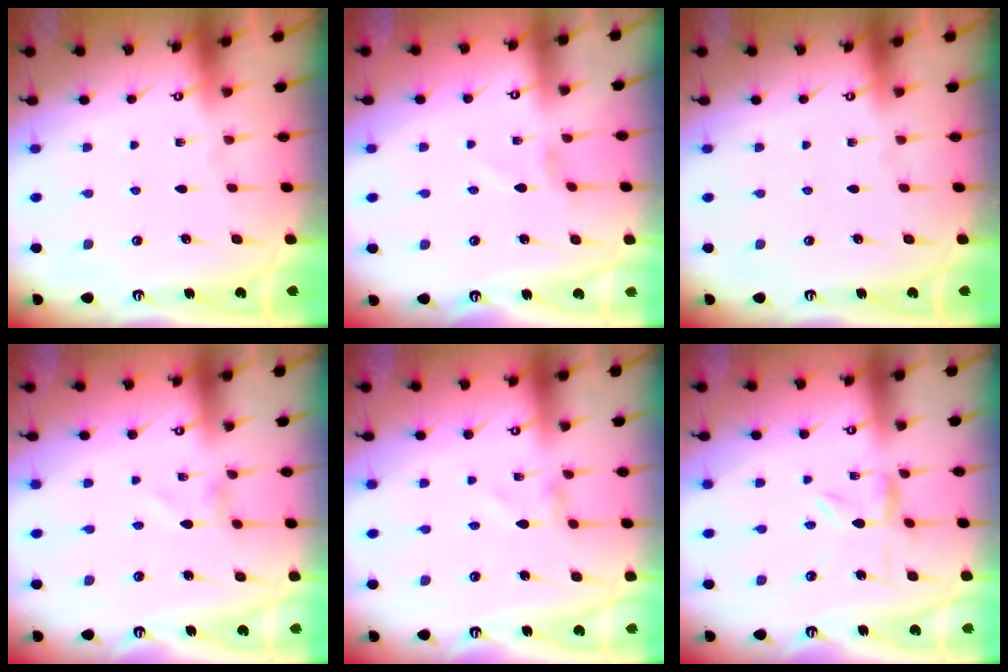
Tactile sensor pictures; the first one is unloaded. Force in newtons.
{"total": 0.8, "press": 0.8, "slide": 0.1}
{"total": 0.0}
{"total": 0.9, "press": 0.9, "slide": 0.1}
{"total": 0.8, "press": 0.8, "slide": 0.1}
{"total": 1.6, "press": 1.6, "slide": 0.3}